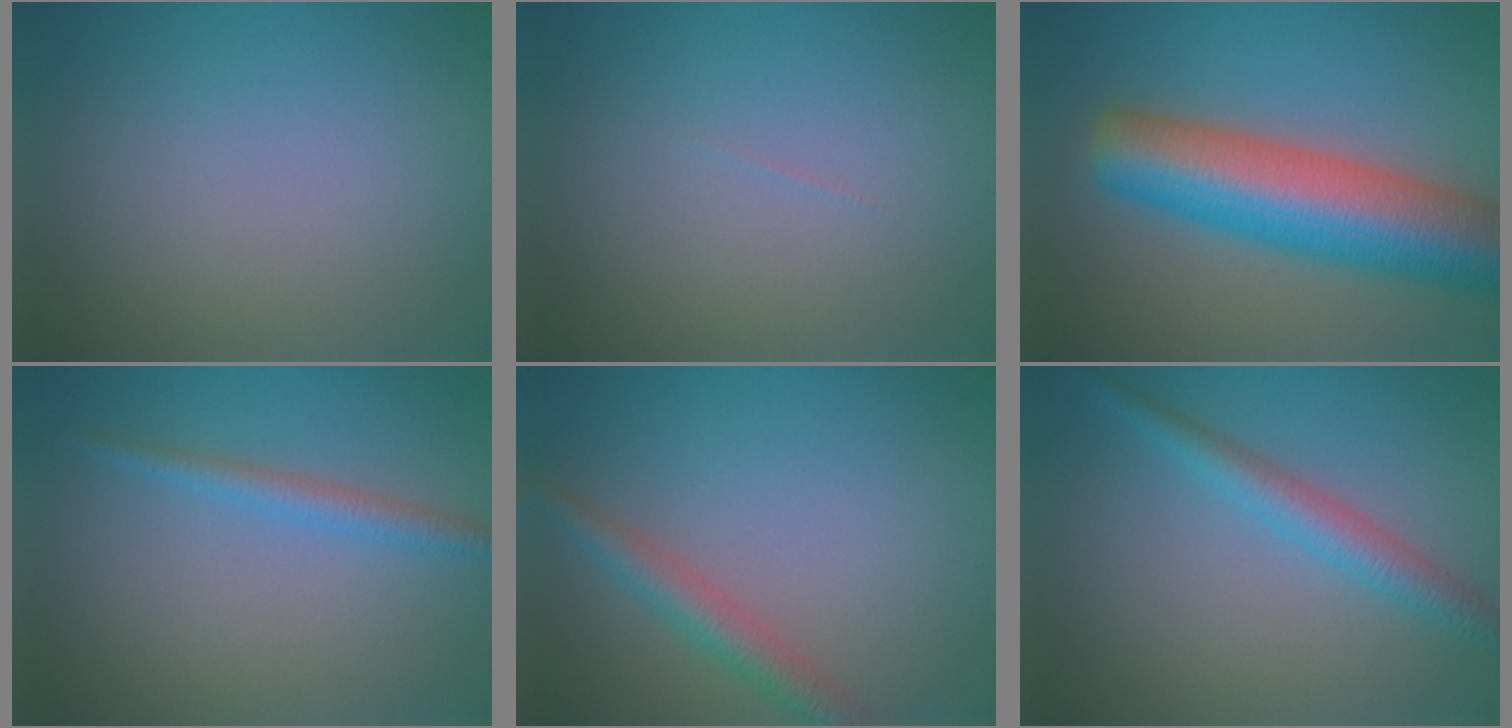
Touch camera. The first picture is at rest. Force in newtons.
{"total": 0.0}
{"total": 11.1, "press": 11.1, "slide": 0.5}
{"total": 2.0, "press": 2.0, "slide": 0.1}
{"total": 2.8, "press": 2.8, "slide": 0.2}
{"total": 3.1, "press": 3.1, "slide": 0.1}